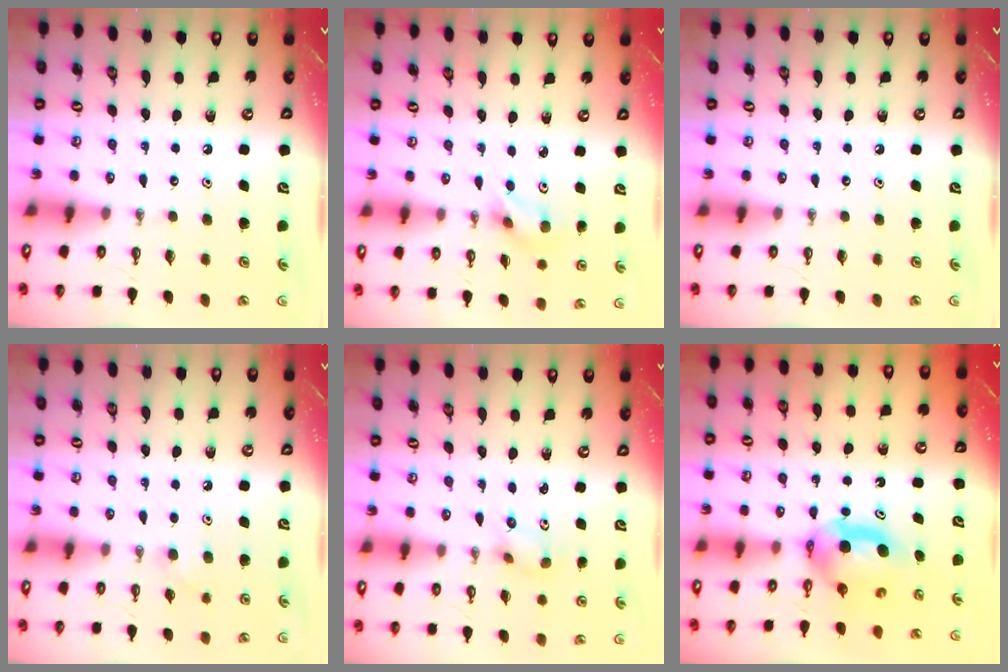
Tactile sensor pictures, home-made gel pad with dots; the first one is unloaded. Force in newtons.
{"total": 5.4, "press": 4.5, "slide": 2.9}
{"total": 0.0}
{"total": 6.7, "press": 5.8, "slide": 3.4}
{"total": 2.5, "press": 2.2, "slide": 1.2}
{"total": 8.7, "press": 5.2, "slide": 6.9}